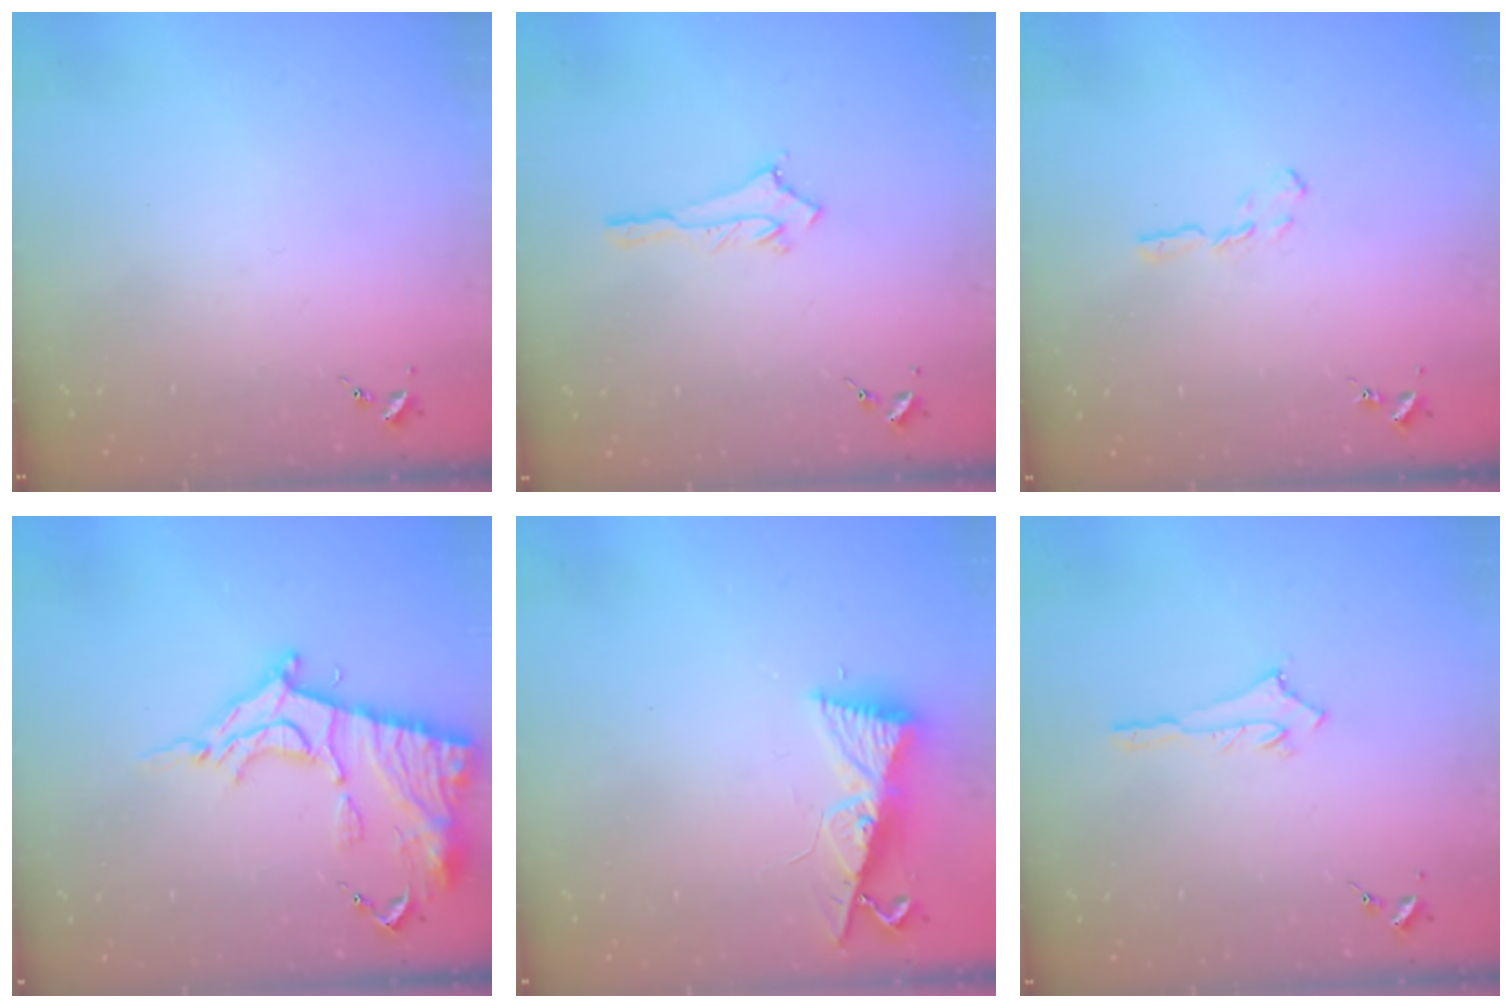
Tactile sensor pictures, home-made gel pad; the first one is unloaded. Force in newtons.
{"total": 2.8, "press": 2.8, "slide": 0.3}
{"total": 3.9, "press": 3.9, "slide": 0.4}
{"total": 16.6, "press": 16.5, "slide": 1.5}
{"total": 8.5, "press": 8.5, "slide": 1.0}
{"total": 2.9, "press": 2.9, "slide": 0.2}